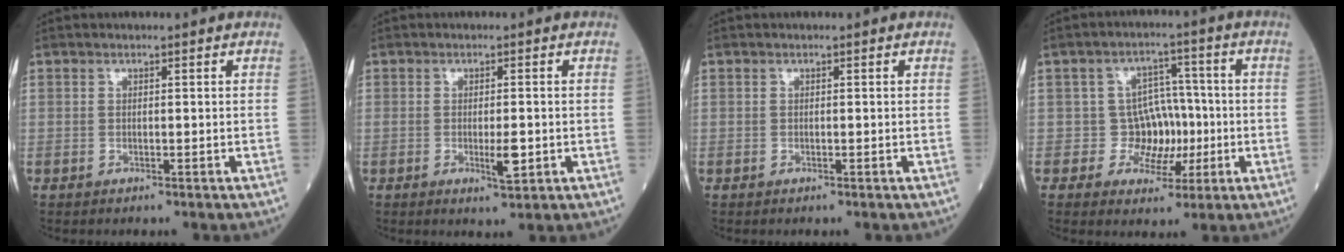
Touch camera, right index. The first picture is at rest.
{"total": 3.2, "force": [-0.8, 0.6, 3.0], "torque": [-0.046, -0.004, -0.009]}
{"total": 0.0}
{"total": 6.1, "force": [-0.9, 5.6, 2.2], "torque": [-0.012, 0.020, -0.011]}